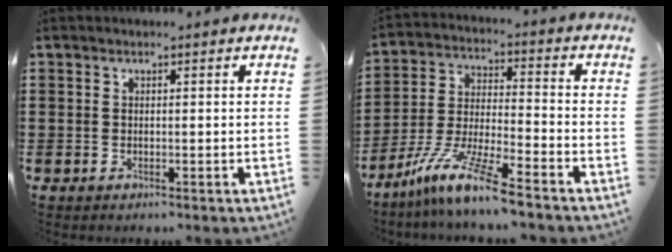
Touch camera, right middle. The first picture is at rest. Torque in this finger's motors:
{"motor_torque": [2.14, 0.00, 0.77, 0.21]}